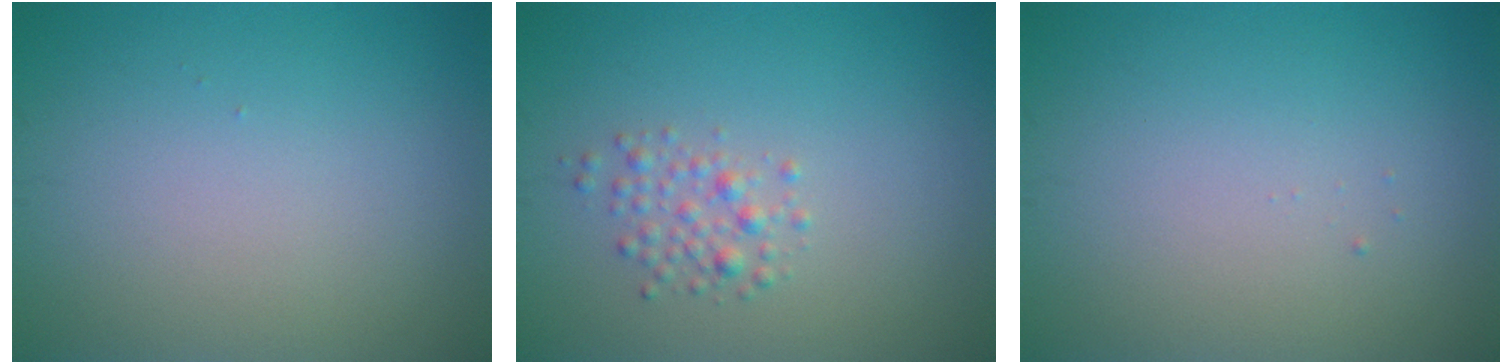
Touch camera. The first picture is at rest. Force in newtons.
{"total": 1.8, "press": 1.8, "slide": 0.1}
{"total": 0.0}